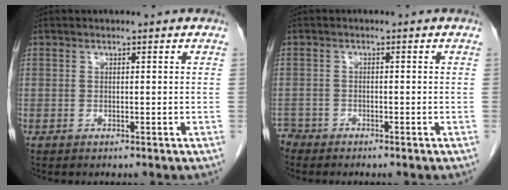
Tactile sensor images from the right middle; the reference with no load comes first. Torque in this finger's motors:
{"motor_torque": [-0.16, 0.09, -0.08, -0.09]}